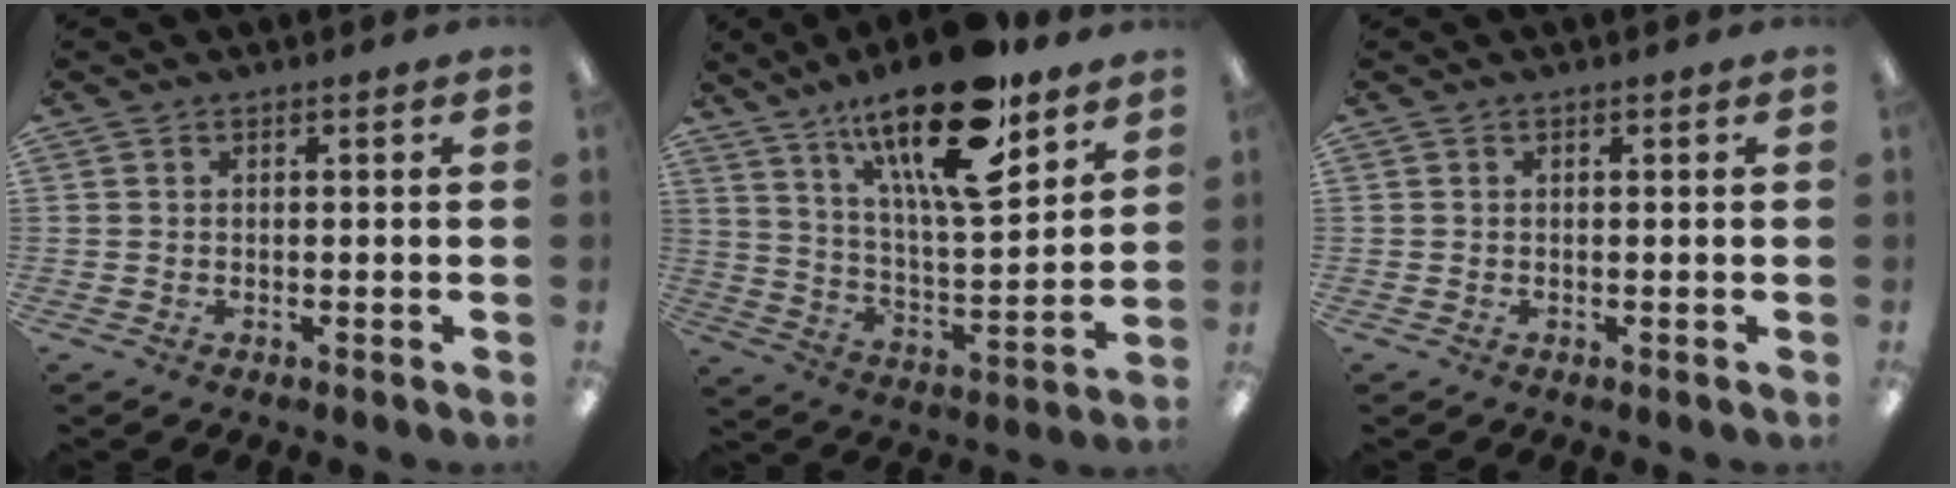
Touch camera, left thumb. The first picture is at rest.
{"total": 22.2, "force": [14.7, 7.0, 15.2], "torque": [-0.254, -0.083, 0.241]}
{"total": 0.0}